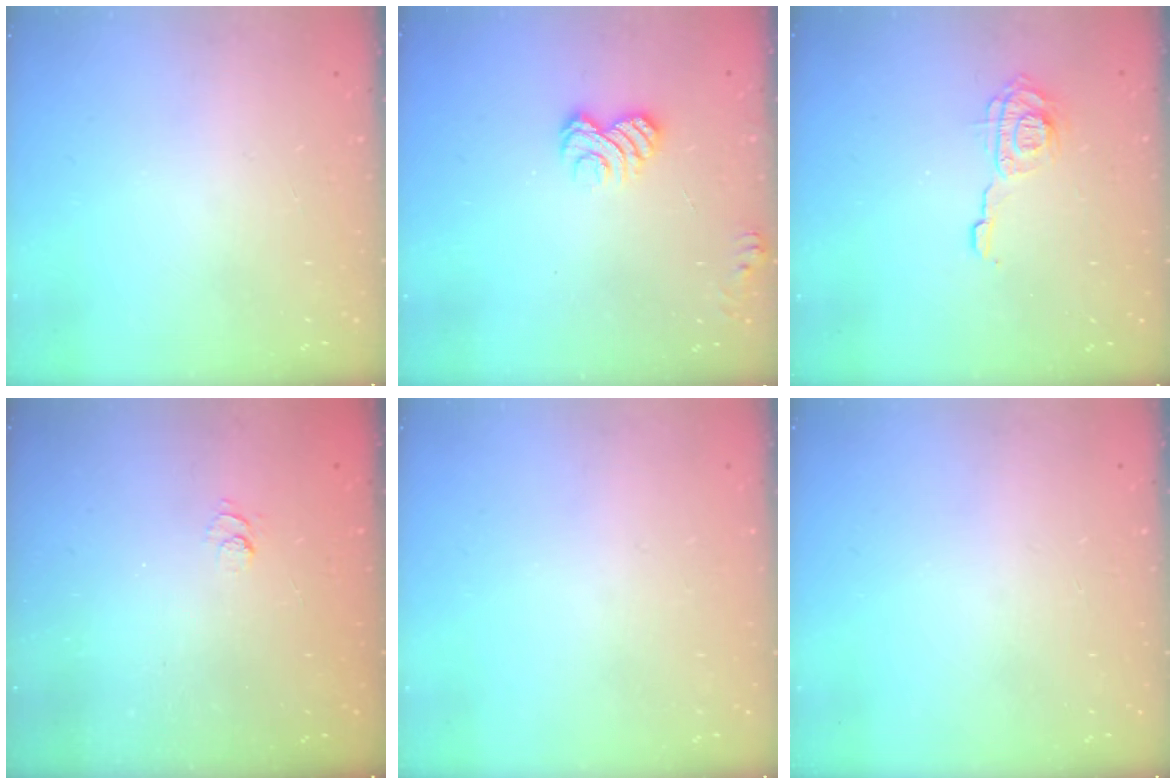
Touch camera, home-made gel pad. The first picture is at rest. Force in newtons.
{"total": 6.0, "press": 5.8, "slide": 1.3}
{"total": 9.5, "press": 9.4, "slide": 0.6}
{"total": 2.5, "press": 2.0, "slide": 1.4}
{"total": 0.0}
{"total": 0.0}